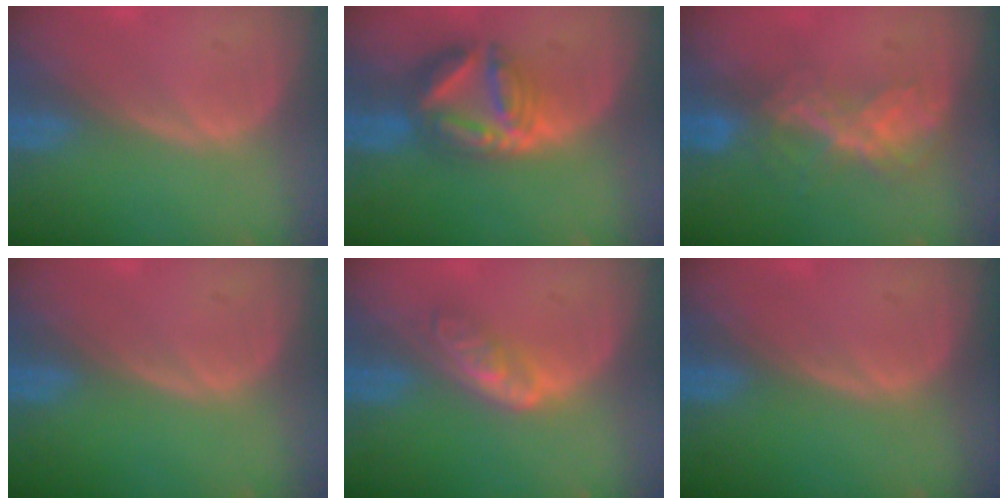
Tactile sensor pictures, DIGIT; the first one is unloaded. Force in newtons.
{"total": 7.6, "press": 7.6, "slide": 0.8}
{"total": 6.6, "press": 5.8, "slide": 3.2}
{"total": 0.0}
{"total": 4.6, "press": 3.9, "slide": 2.5}
{"total": 0.0}